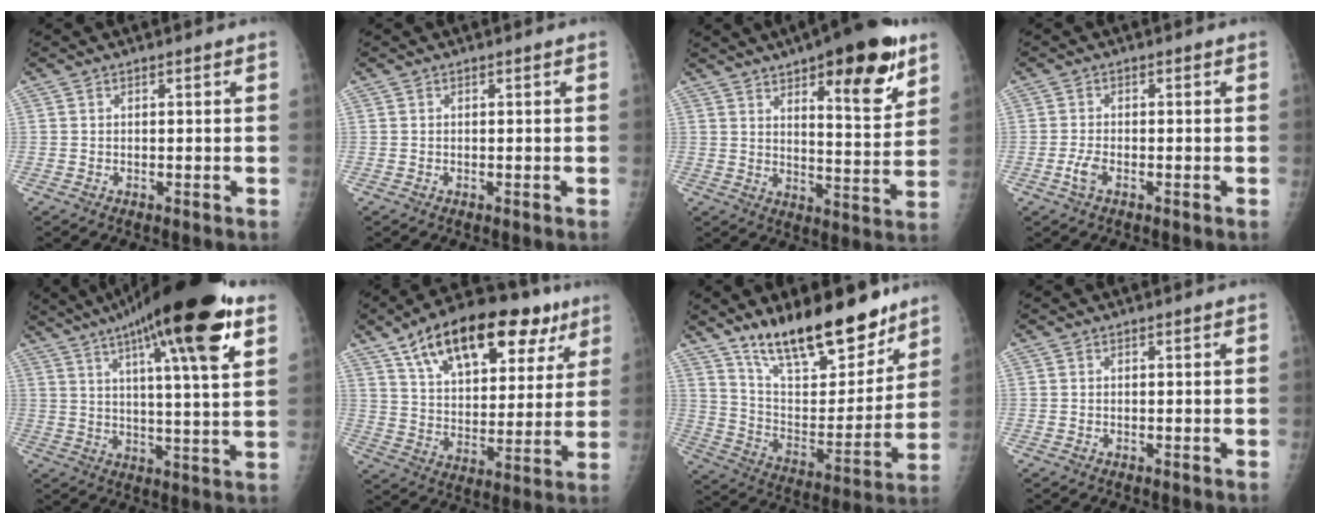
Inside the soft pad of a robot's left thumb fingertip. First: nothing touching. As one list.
[{"total": 0.0}, {"total": 18.3, "force": [10.2, 5.8, 14.0], "torque": [-0.163, -0.053, 0.147]}, {"total": 2.4, "force": [-1.1, 1.1, 1.9], "torque": [-0.044, 0.003, -0.023]}, {"total": 22.7, "force": [12.0, 4.0, 18.8], "torque": [-0.290, -0.016, 0.180]}, {"total": 25.1, "force": [14.0, 12.3, 16.8], "torque": [-0.228, -0.010, 0.224]}, {"total": 22.0, "force": [16.3, 8.0, 12.5], "torque": [-0.153, -0.093, 0.274]}, {"total": 0.0}]